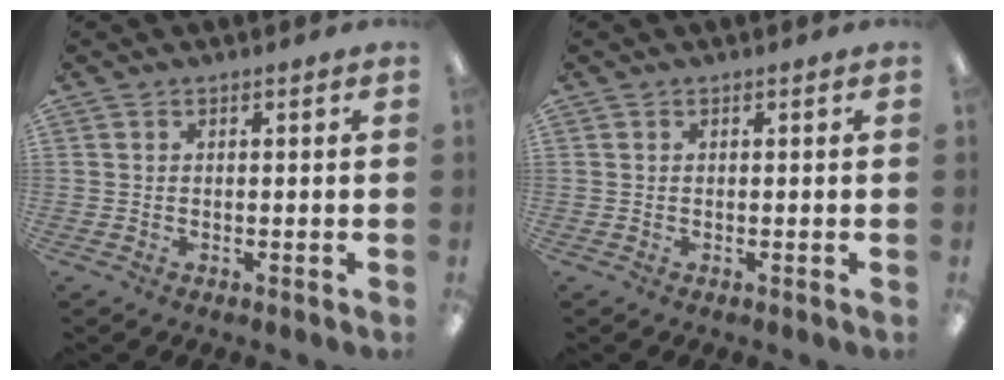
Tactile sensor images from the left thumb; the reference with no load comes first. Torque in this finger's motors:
{"motor_torque": [-0.06, 0.05, -0.08, 0.06, 0.00]}